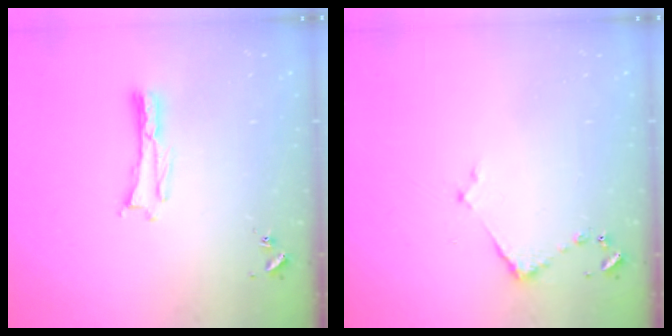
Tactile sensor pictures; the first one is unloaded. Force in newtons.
{"total": 2.9, "press": 2.9, "slide": 0.3}